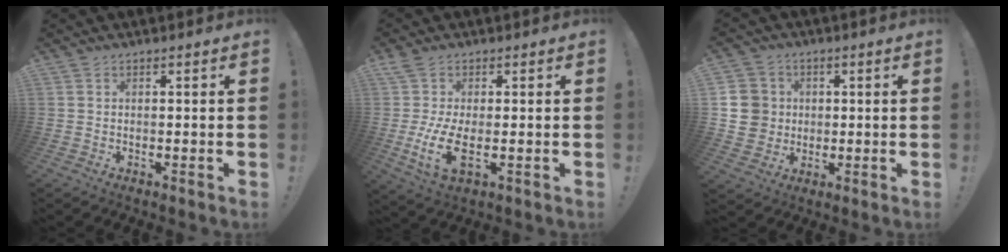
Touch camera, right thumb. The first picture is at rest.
{"total": 10.1, "force": [0.0, 4.7, 8.9], "torque": [-0.177, -0.018, 0.002]}
{"total": 9.9, "force": [1.4, 9.4, 2.8], "torque": [-0.042, -0.003, 0.032]}